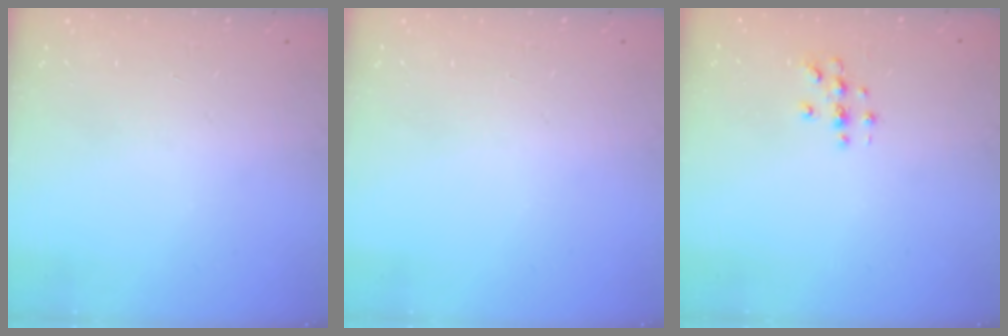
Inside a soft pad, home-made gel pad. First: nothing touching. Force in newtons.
{"total": 0.0}
{"total": 3.0, "press": 3.0, "slide": 0.3}